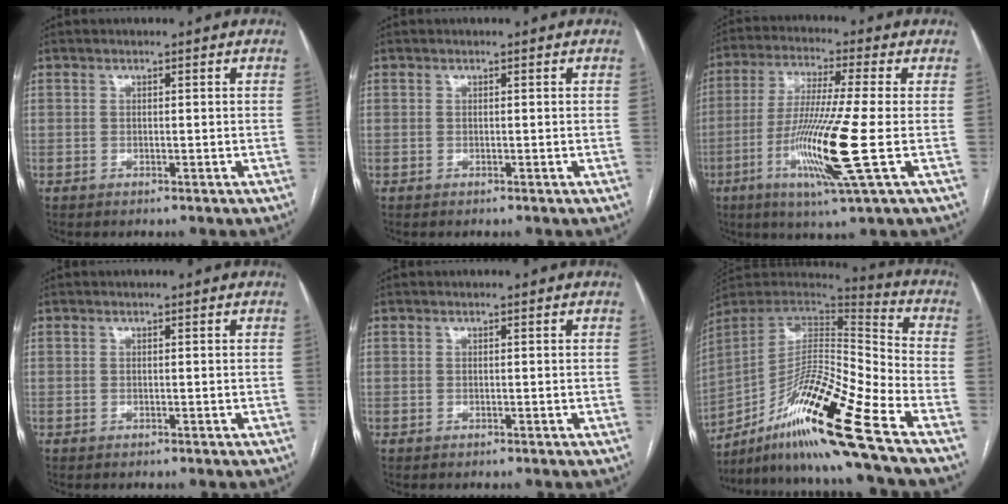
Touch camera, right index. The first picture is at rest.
{"total": 0.0}
{"total": 14.4, "force": [-3.9, -1.1, 13.8], "torque": [-0.278, -0.025, -0.077]}
{"total": 0.0}
{"total": 0.0}
{"total": 20.9, "force": [-13.2, -0.7, 16.2], "torque": [-0.303, -0.012, -0.240]}